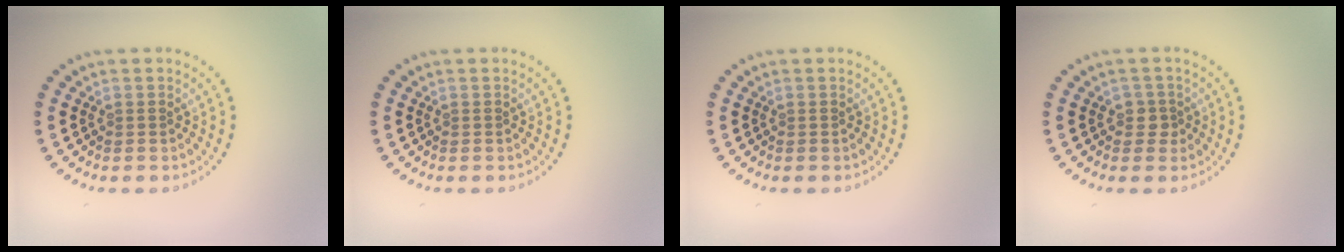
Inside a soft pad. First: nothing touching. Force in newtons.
{"total": 0.0}
{"total": 0.0}
{"total": 1.5, "press": 1.2, "slide": 0.9}